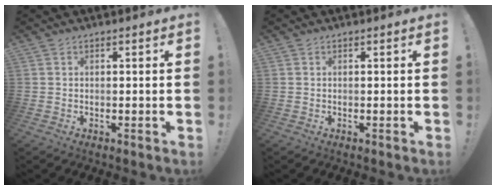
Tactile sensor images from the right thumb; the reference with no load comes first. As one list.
[{"total": 0.0}]